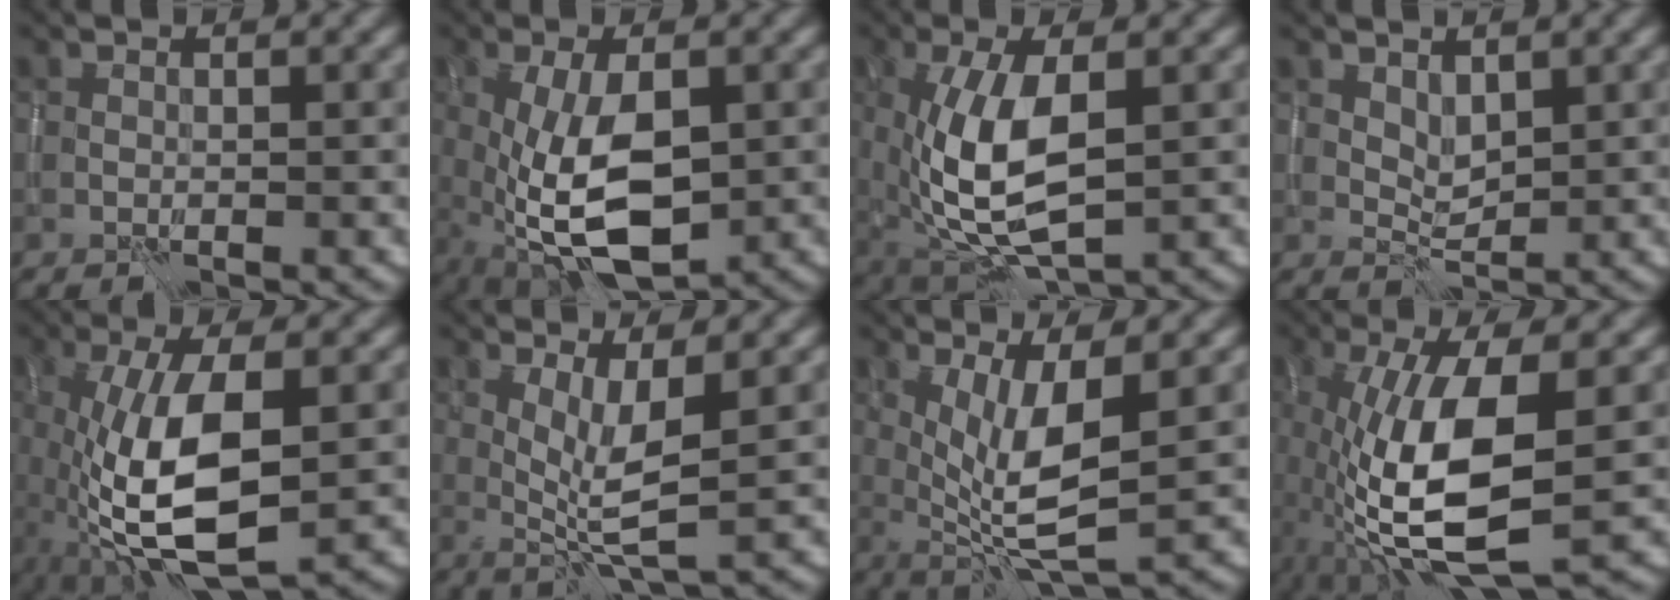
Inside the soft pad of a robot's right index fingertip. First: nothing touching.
{"total": 8.7, "force": [-1.3, 4.0, 7.6], "torque": [-0.169, -0.012, -0.019]}
{"total": 8.7, "force": [-0.1, 3.9, 7.7], "torque": [-0.170, -0.007, -0.003]}
{"total": 1.9, "force": [1.3, 0.9, 1.0], "torque": [-0.020, -0.007, 0.027]}
{"total": 9.7, "force": [-1.8, 3.5, 8.9], "torque": [-0.187, -0.004, -0.034]}
{"total": 4.3, "force": [0.5, 0.8, 4.2], "torque": [-0.080, -0.009, 0.014]}
{"total": 6.5, "force": [0.5, 1.9, 6.2], "torque": [-0.111, -0.010, 0.014]}
{"total": 11.0, "force": [-2.1, 3.8, 10.1], "torque": [-0.219, -0.010, -0.040]}